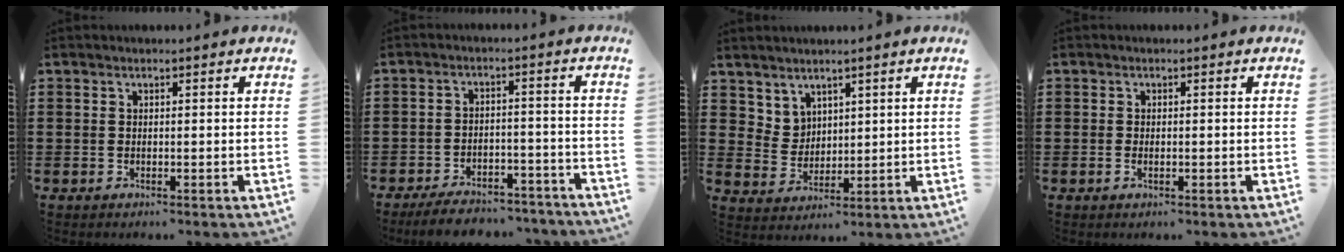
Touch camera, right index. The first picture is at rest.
{"total": 5.4, "force": [-5.1, 0.9, 1.7], "torque": [-0.032, 0.005, -0.098]}
{"total": 4.0, "force": [3.2, 2.4, 0.1], "torque": [-0.017, -0.002, 0.064]}
{"total": 1.0, "force": [-0.3, 0.5, 0.8], "torque": [-0.017, -0.002, -0.004]}